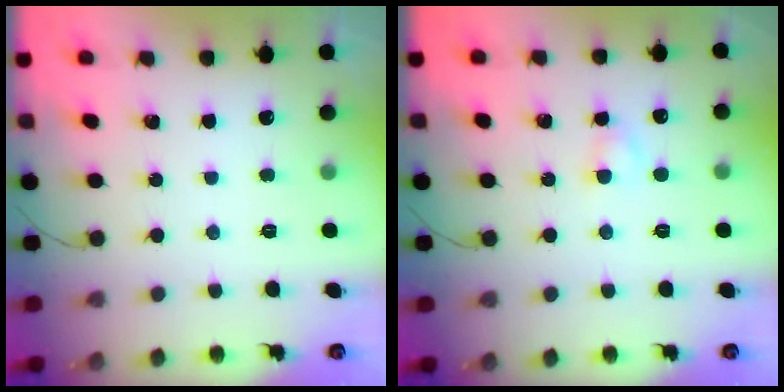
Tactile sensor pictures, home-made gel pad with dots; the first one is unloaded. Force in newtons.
{"total": 2.8, "press": 2.6, "slide": 1.0}